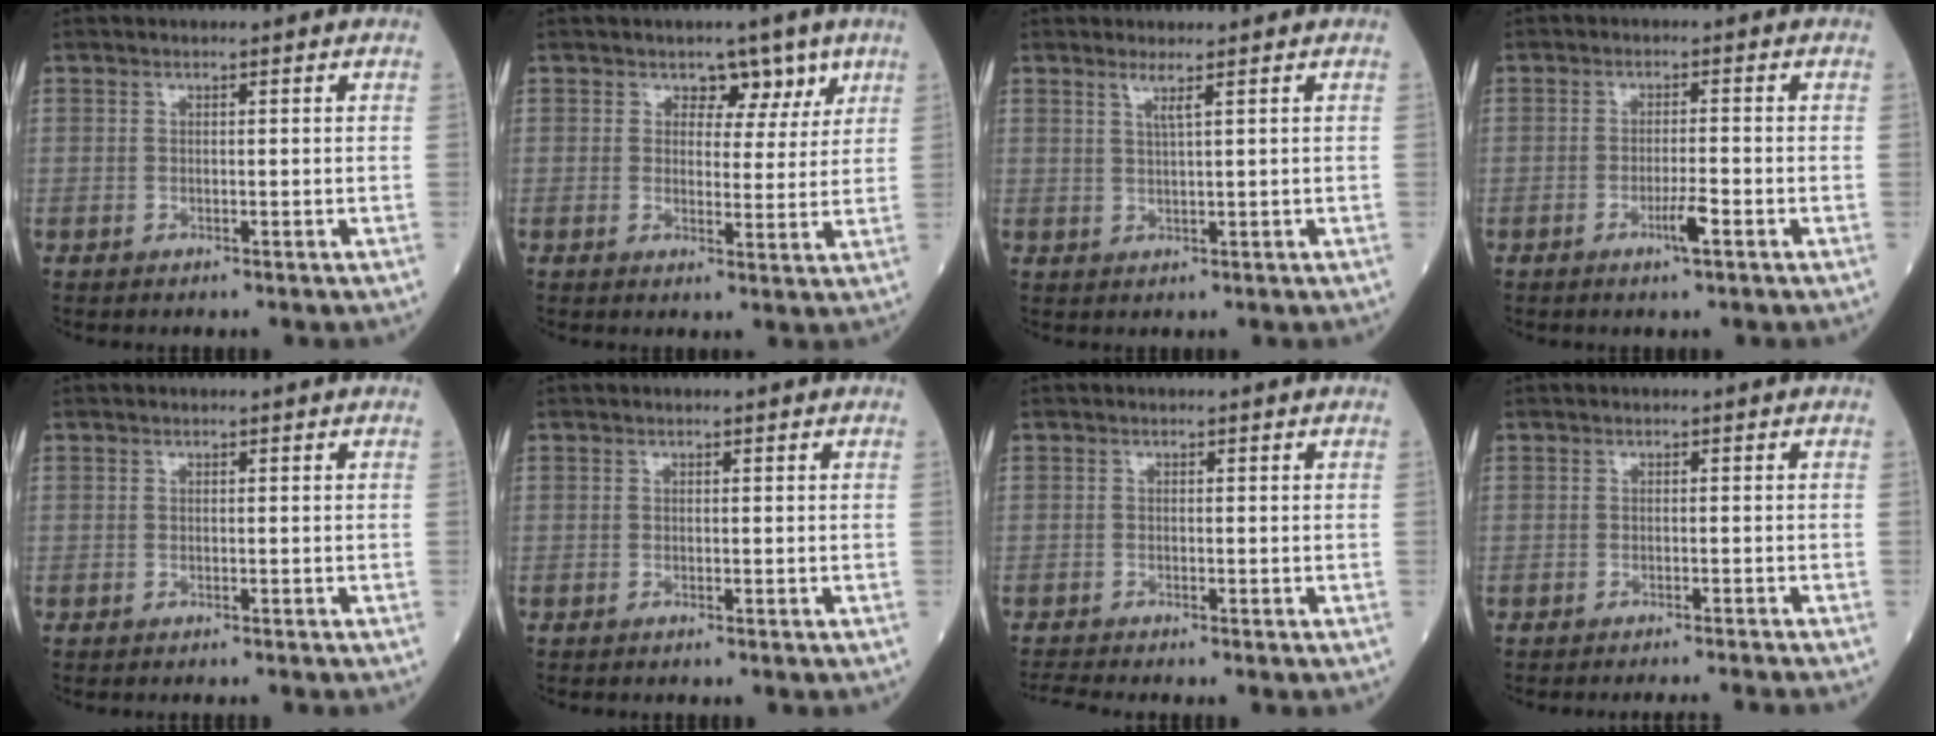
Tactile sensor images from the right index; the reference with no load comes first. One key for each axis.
{"total": 4.5, "fx": 2.7, "fy": 3.0, "fz": 1.9, "tx": -0.008, "ty": 0.002, "tz": 0.034}
{"total": 1.8, "fx": 1.1, "fy": -0.5, "fz": 1.3, "tx": -0.030, "ty": -0.006, "tz": 0.024}
{"total": 3.0, "fx": -1.6, "fy": -0.1, "fz": 2.6, "tx": -0.049, "ty": -0.003, "tz": -0.030}
{"total": 0.9, "fx": -0.8, "fy": -0.1, "fz": 0.4, "tx": -0.004, "ty": 0.001, "tz": -0.010}
{"total": 0.0}
{"total": 2.0, "fx": -1.8, "fy": -0.8, "fz": 0.1, "tx": -0.017, "ty": -0.015, "tz": -0.037}
{"total": 5.1, "fx": -4.8, "fy": -1.3, "fz": 1.2, "tx": -0.006, "ty": -0.012, "tz": -0.059}